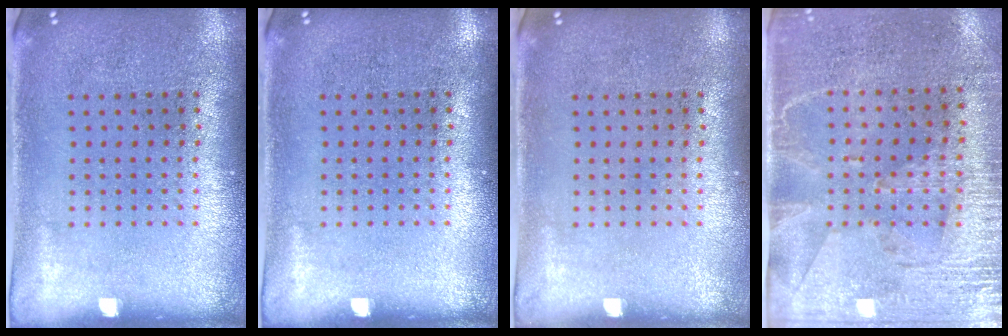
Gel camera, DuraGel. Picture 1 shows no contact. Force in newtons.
{"total": 0.0}
{"total": 0.0}
{"total": 2.9, "press": 2.6, "slide": 1.4}